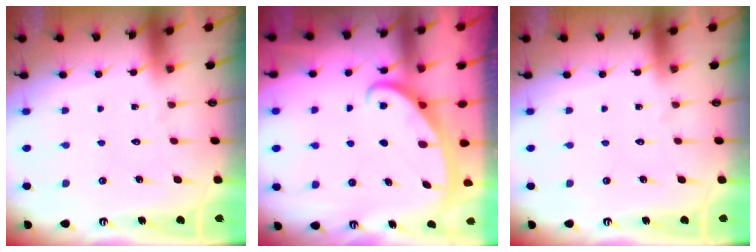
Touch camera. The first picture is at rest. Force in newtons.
{"total": 2.5, "press": 2.5, "slide": 0.4}
{"total": 0.0}